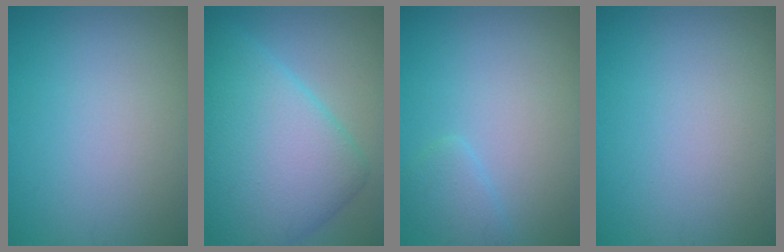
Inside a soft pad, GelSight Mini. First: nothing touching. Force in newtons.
{"total": 10.4, "press": 10.4, "slide": 0.2}
{"total": 1.5, "press": 1.5, "slide": 0.2}
{"total": 0.0}